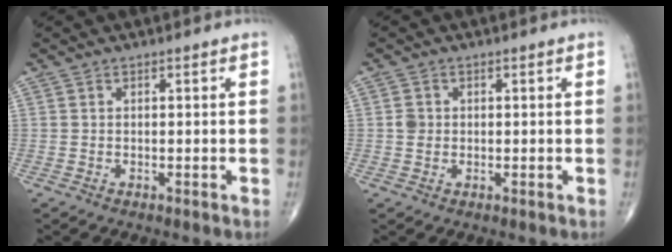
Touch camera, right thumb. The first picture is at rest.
{"total": 1.8, "force": [0.1, 1.6, 0.8], "torque": [-0.008, 0.002, 0.003]}